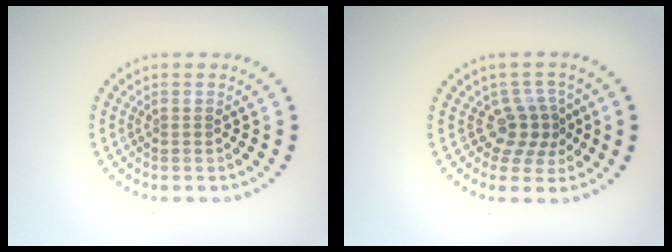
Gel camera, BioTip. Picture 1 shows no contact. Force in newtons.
{"total": 2.9, "press": 2.2, "slide": 1.9}